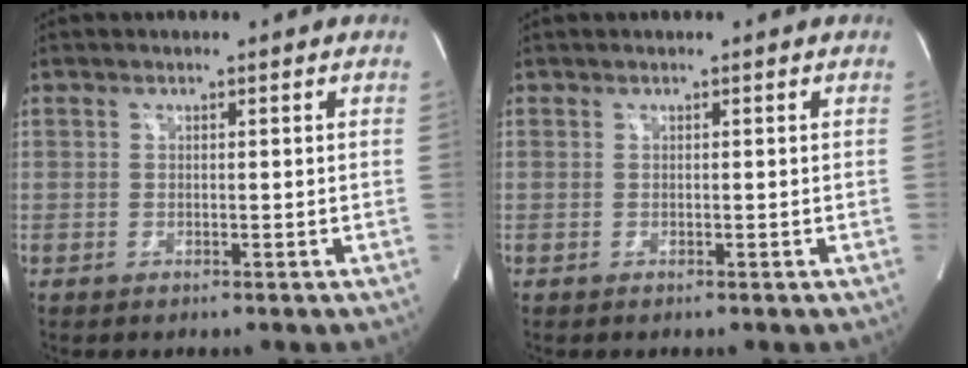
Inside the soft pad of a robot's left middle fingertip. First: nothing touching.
{"total": 0.0}